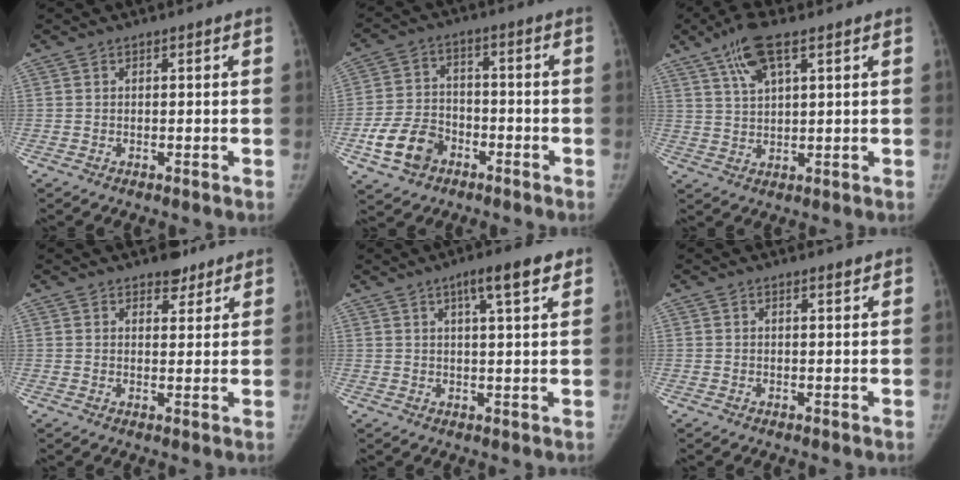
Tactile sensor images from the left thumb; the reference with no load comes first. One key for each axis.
{"total": 10.0, "fx": -4.7, "fy": 7.3, "fz": 5.0, "tx": -0.082, "ty": 0.024, "tz": -0.082}
{"total": 7.8, "fx": 4.3, "fy": 2.6, "fz": 5.9, "tx": -0.113, "ty": -0.005, "tz": 0.085}
{"total": 4.1, "fx": 3.2, "fy": 2.2, "fz": 1.3, "tx": 0.004, "ty": -0.020, "tz": 0.047}
{"total": 7.2, "fx": 4.1, "fy": 1.3, "fz": 5.8, "tx": -0.082, "ty": -0.013, "tz": 0.062}
{"total": 1.1, "fx": 1.0, "fy": 0.2, "fz": 0.6, "tx": -0.007, "ty": -0.007, "tz": 0.015}